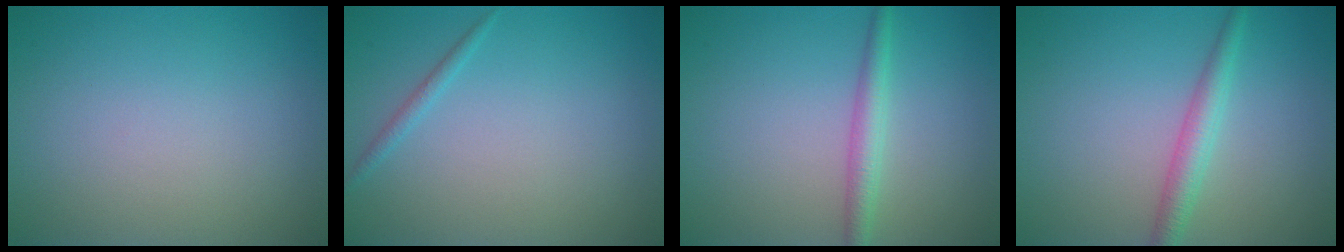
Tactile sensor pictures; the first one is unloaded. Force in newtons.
{"total": 0.9, "press": 0.9, "slide": 0.1}
{"total": 2.2, "press": 2.2, "slide": 0.1}
{"total": 2.5, "press": 2.5, "slide": 0.1}